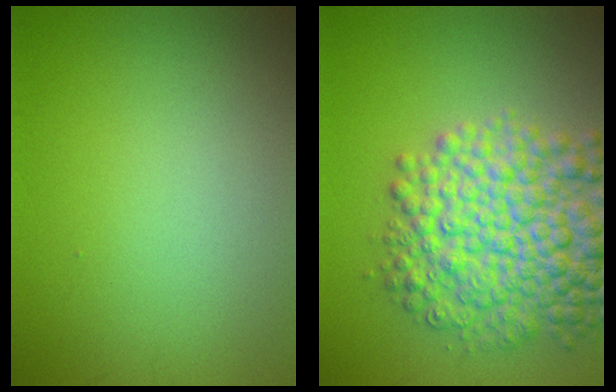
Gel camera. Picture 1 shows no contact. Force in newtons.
{"total": 9.1, "press": 9.1, "slide": 0.2}